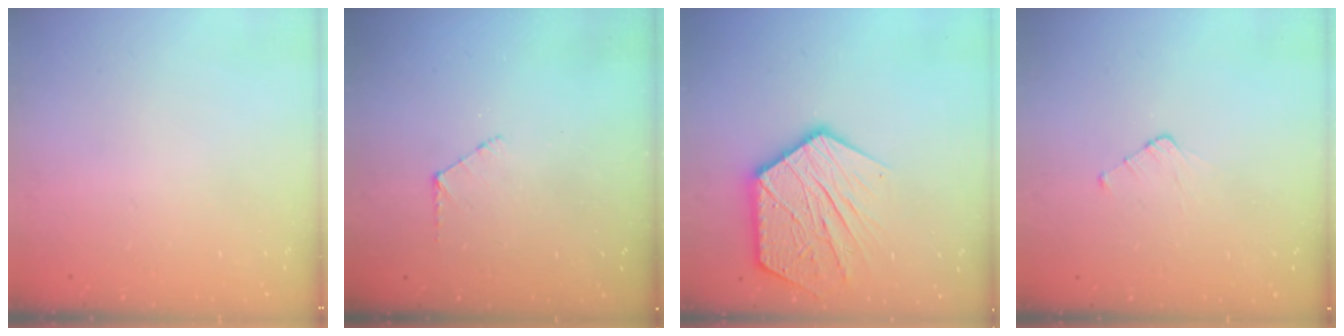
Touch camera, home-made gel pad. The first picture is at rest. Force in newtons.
{"total": 5.6, "press": 5.6, "slide": 0.6}
{"total": 19.6, "press": 19.5, "slide": 1.5}
{"total": 2.5, "press": 2.5, "slide": 0.3}